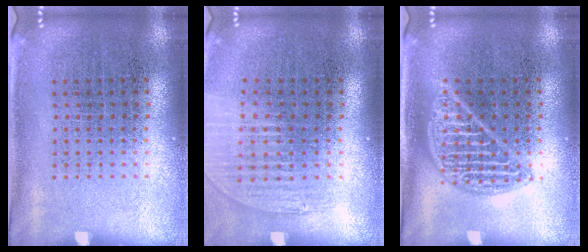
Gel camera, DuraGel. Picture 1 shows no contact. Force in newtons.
{"total": 1.2, "press": 1.1, "slide": 0.5}
{"total": 2.3, "press": 2.2, "slide": 0.3}